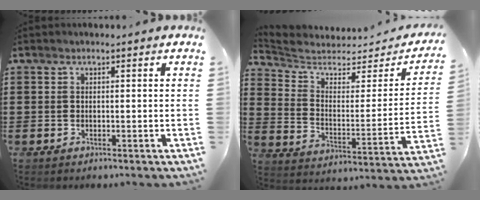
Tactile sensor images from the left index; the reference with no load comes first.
{"total": 4.9, "force": [4.3, 2.0, 1.5], "torque": [-0.058, -0.034, 0.069]}